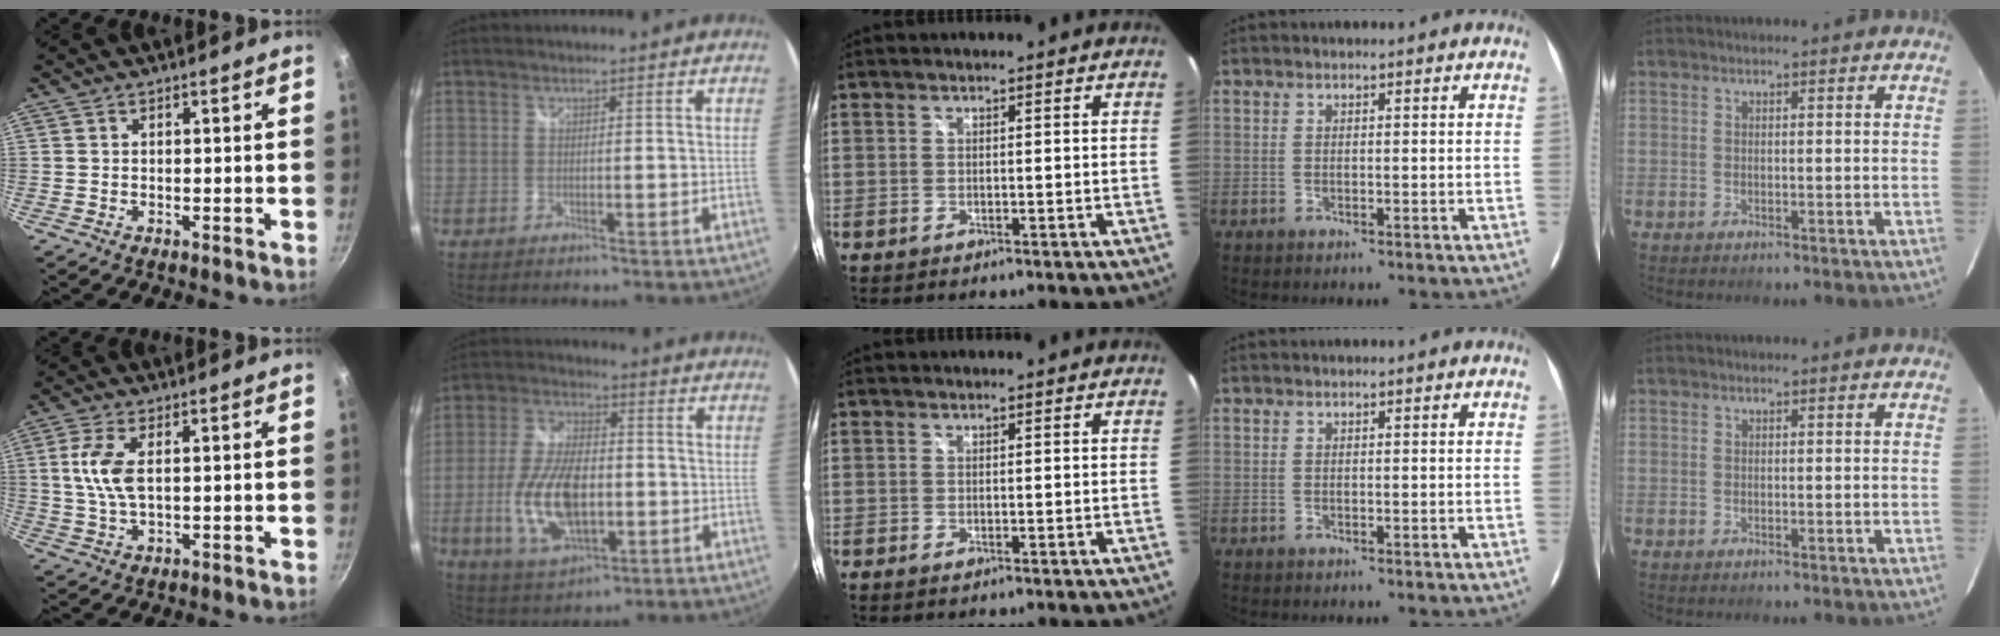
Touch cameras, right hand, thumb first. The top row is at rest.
{"thumb": {"total": 7.2, "force": [1.2, 3.2, 6.4], "torque": [-0.135, 0.003, 0.022]}, "index": {"total": 14.8, "force": [-2.9, 7.7, 12.3], "torque": [-0.252, -0.006, -0.047]}}